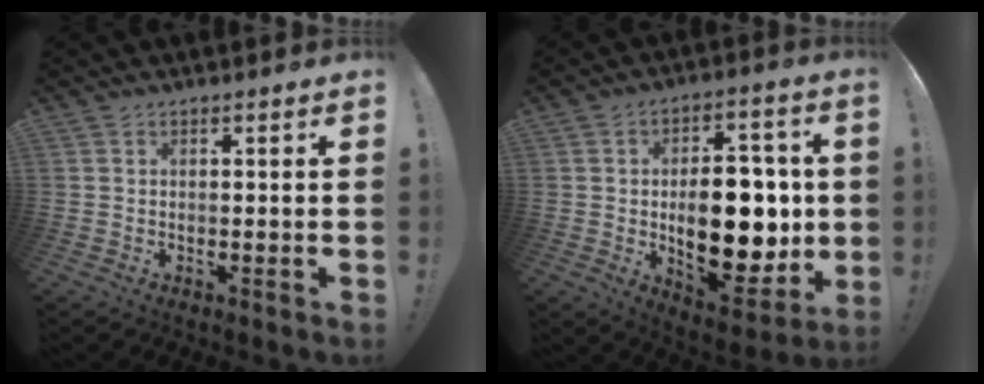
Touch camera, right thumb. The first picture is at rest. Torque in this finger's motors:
{"motor_torque": [1.92, 3.09, 1.36, -0.84, 0.08]}